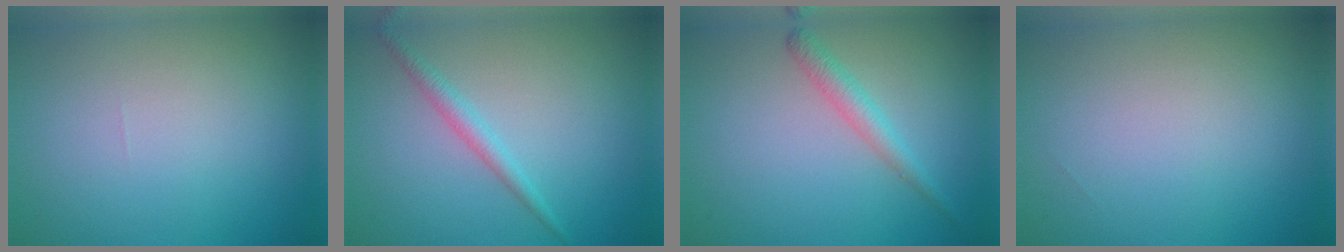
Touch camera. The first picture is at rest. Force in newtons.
{"total": 1.7, "press": 1.7, "slide": 0.1}
{"total": 2.0, "press": 2.0, "slide": 0.1}
{"total": 0.0}